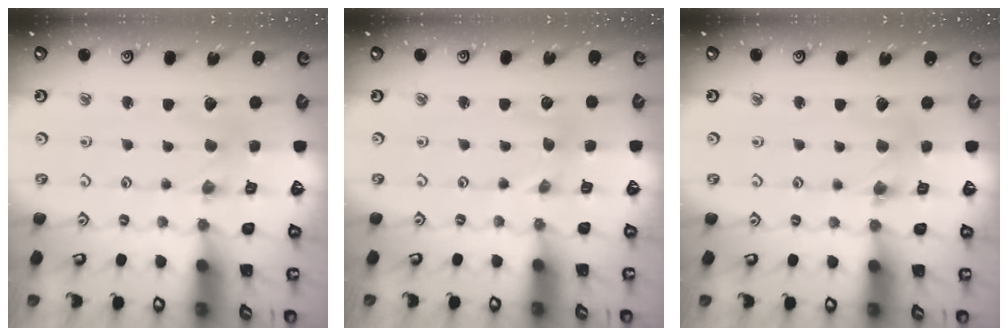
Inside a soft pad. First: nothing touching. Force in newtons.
{"total": 0.0}
{"total": 2.0, "press": 2.0, "slide": 0.2}